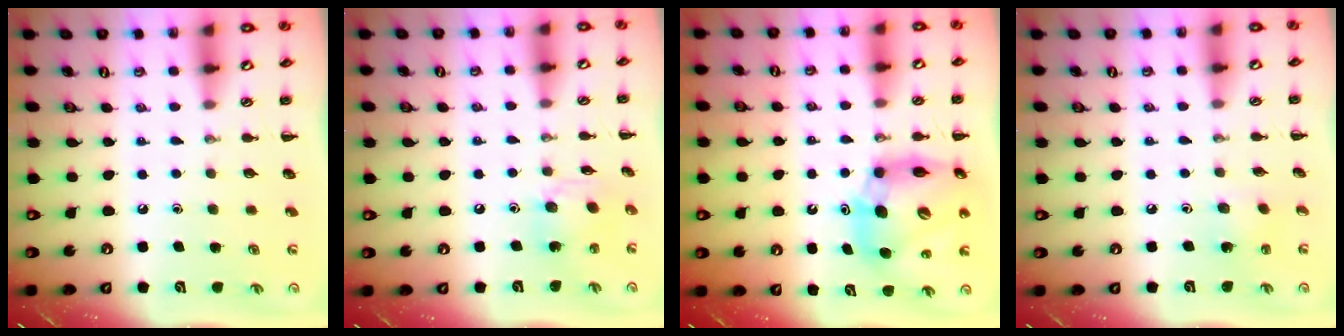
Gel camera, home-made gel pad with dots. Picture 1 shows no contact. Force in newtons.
{"total": 6.9, "press": 6.9, "slide": 0.5}
{"total": 13.3, "press": 12.8, "slide": 3.7}
{"total": 3.0, "press": 2.8, "slide": 1.0}